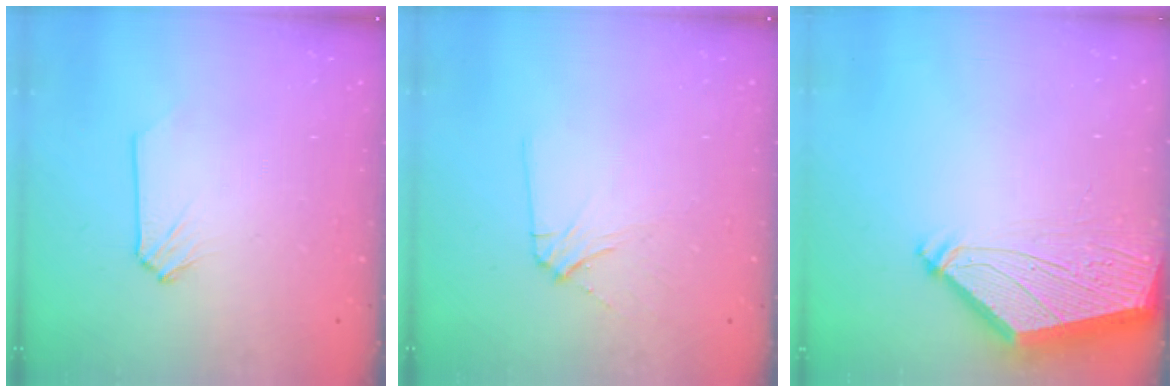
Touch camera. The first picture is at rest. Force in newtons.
{"total": 4.3, "press": 4.3, "slide": 0.6}
{"total": 3.7, "press": 3.7, "slide": 0.5}